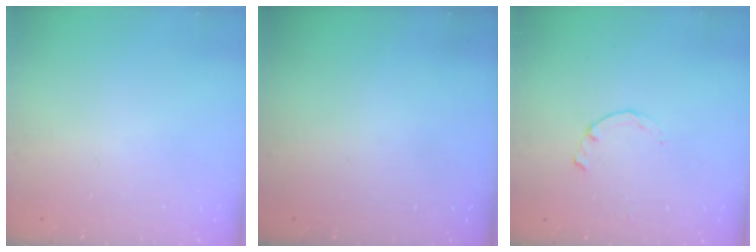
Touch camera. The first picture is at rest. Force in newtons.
{"total": 0.0}
{"total": 1.2, "press": 1.1, "slide": 0.3}